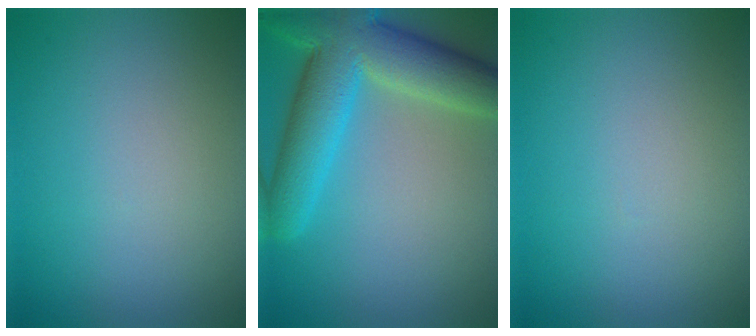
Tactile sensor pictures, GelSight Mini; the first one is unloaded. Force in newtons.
{"total": 9.5, "press": 9.5, "slide": 0.5}
{"total": 0.0}